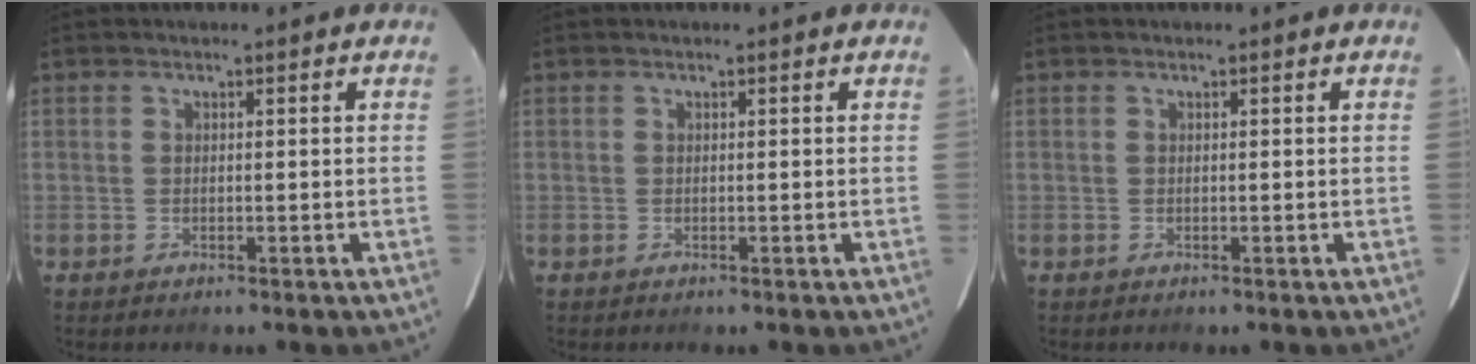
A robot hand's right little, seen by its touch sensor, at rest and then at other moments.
{"total": 0.0}
{"total": 0.0}